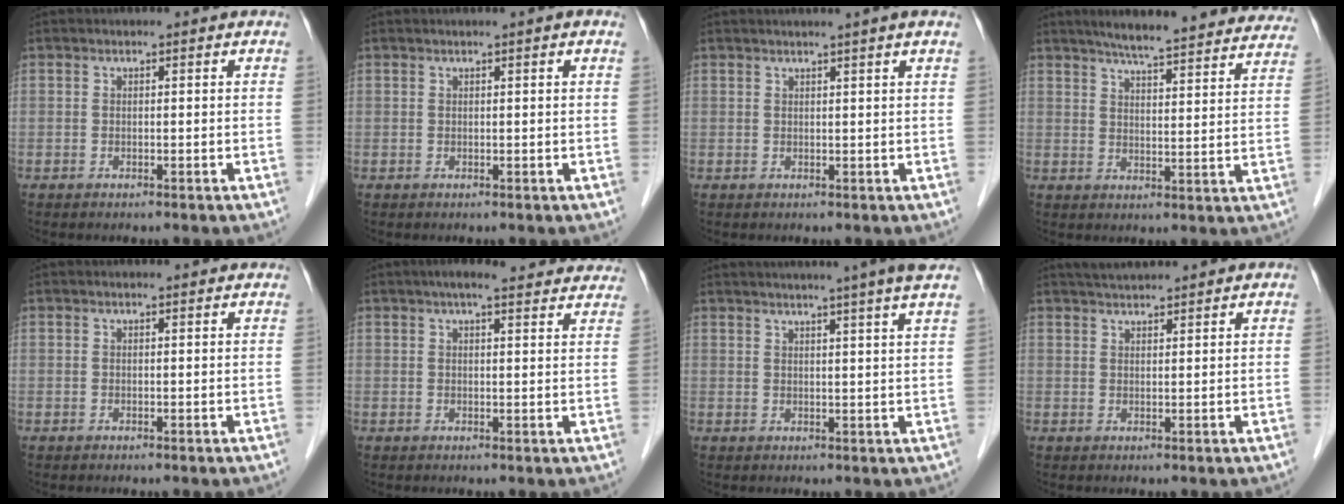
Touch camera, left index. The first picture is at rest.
{"total": 0.9, "force": [0.4, -0.2, 0.8], "torque": [-0.014, 0.003, 0.009]}
{"total": 2.9, "force": [2.2, -0.8, 1.7], "torque": [-0.022, 0.008, 0.032]}
{"total": 22.8, "force": [20.6, 2.4, 9.5], "torque": [-0.129, -0.014, 0.251]}
{"total": 0.8, "force": [0.8, 0.0, 0.3], "torque": [-0.011, 0.008, 0.012]}
{"total": 13.1, "force": [11.7, 2.2, 5.5], "torque": [-0.062, 0.034, 0.130]}
{"total": 9.7, "force": [7.7, -1.7, 5.7], "torque": [-0.076, 0.010, 0.078]}
{"total": 3.5, "force": [3.3, 0.0, 1.1], "torque": [-0.021, 0.022, 0.061]}